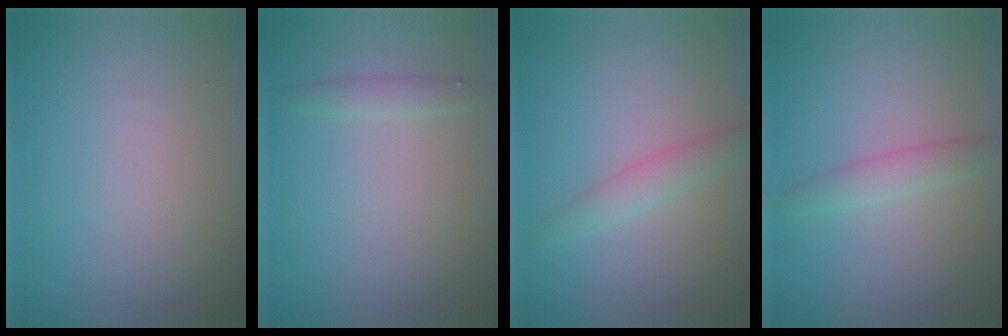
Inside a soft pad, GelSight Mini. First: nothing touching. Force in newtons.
{"total": 1.1, "press": 1.1, "slide": 0.1}
{"total": 2.0, "press": 2.0, "slide": 0.0}
{"total": 1.9, "press": 1.9, "slide": 0.1}